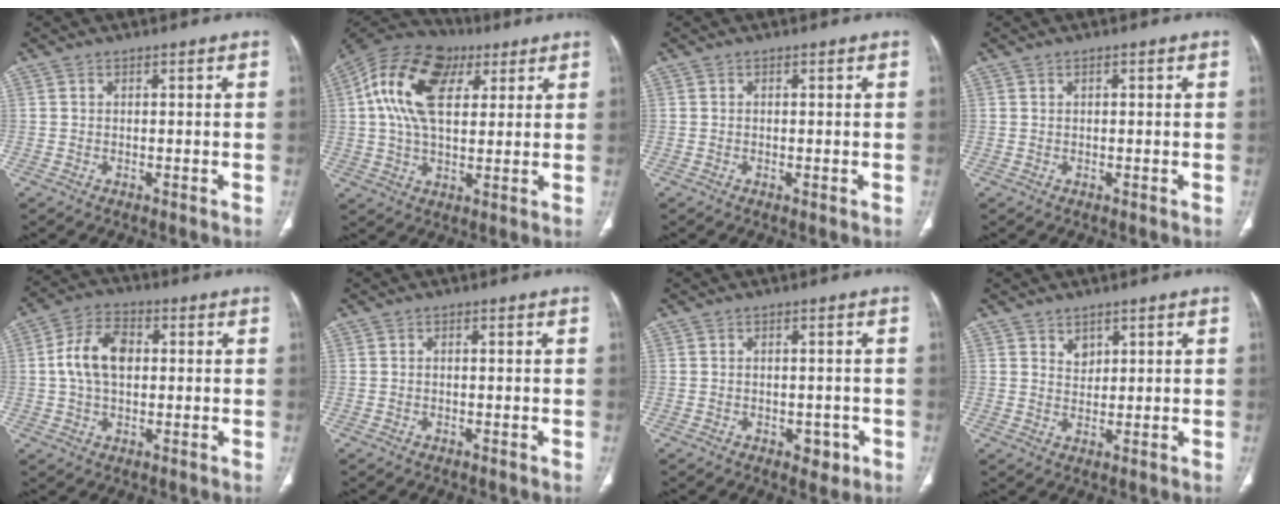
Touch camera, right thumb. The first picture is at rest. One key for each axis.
{"total": 18.0, "fx": 5.2, "fy": 10.7, "fz": 13.4, "tx": -0.240, "ty": 0.011, "tz": 0.081}
{"total": 0.0}
{"total": 0.6, "fx": 0.3, "fy": 0.2, "fz": 0.4, "tx": -0.009, "ty": 0.002, "tz": 0.006}
{"total": 9.8, "fx": 1.0, "fy": 6.2, "fz": 7.5, "tx": -0.137, "ty": 0.017, "tz": 0.015}
{"total": 0.0}
{"total": 3.1, "fx": -1.2, "fy": 2.0, "fz": 1.9, "tx": -0.009, "ty": 0.007, "tz": -0.007}
{"total": 2.4, "fx": 1.6, "fy": 1.6, "fz": 0.9, "tx": -0.004, "ty": -0.013, "tz": 0.030}